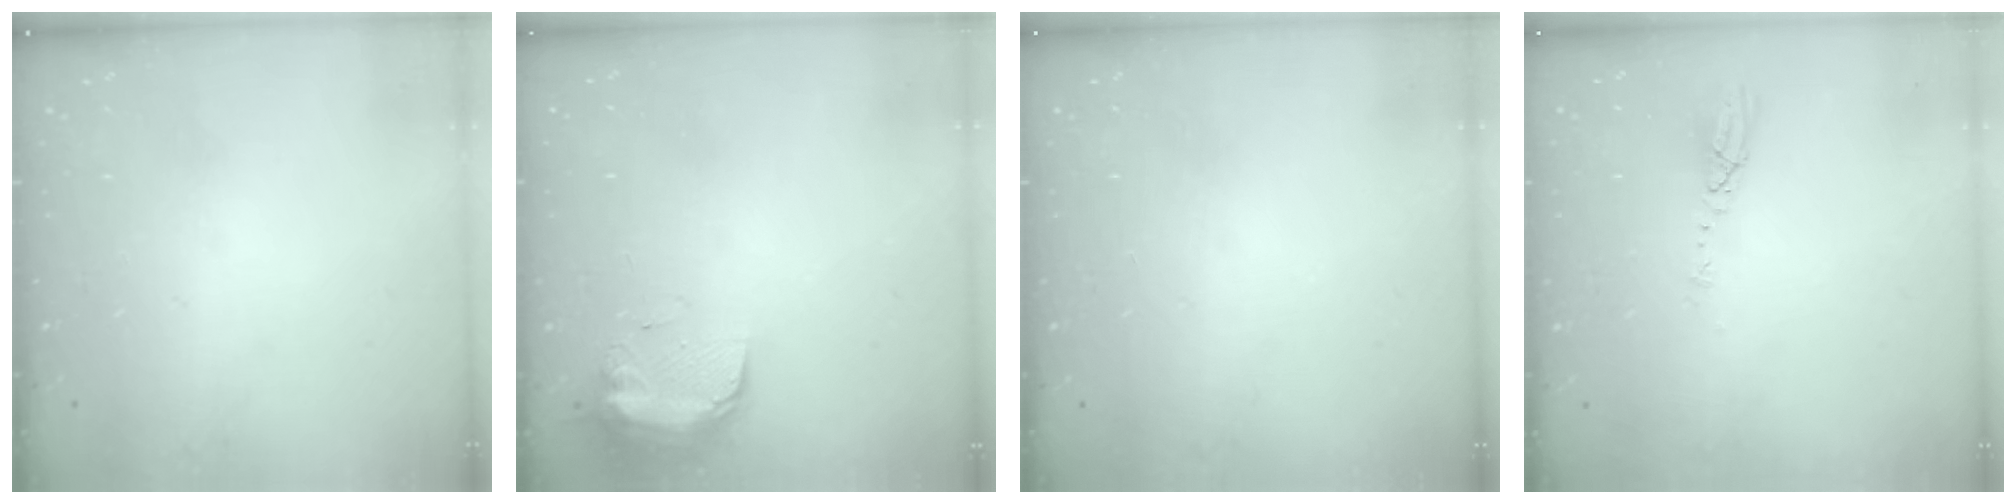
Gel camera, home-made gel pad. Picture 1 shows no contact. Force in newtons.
{"total": 9.7, "press": 9.7, "slide": 0.7}
{"total": 0.0}
{"total": 3.7, "press": 3.7, "slide": 0.1}